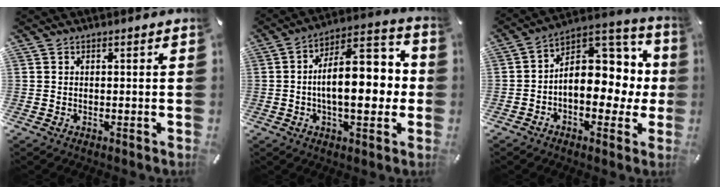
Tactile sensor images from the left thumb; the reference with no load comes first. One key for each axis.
{"total": 15.7, "fx": -0.7, "fy": 7.6, "fz": 13.7, "tx": -0.194, "ty": 0.001, "tz": -0.014}
{"total": 14.7, "fx": 0.9, "fy": 10.4, "fz": 10.4, "tx": -0.129, "ty": -0.009, "tz": 0.022}